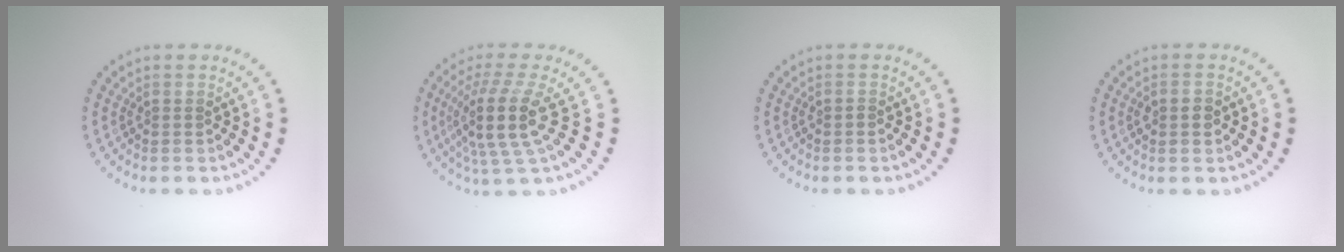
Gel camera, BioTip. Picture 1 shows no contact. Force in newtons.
{"total": 5.0, "press": 3.9, "slide": 3.2}
{"total": 0.7, "press": 0.6, "slide": 0.3}
{"total": 1.2, "press": 1.2, "slide": 0.2}